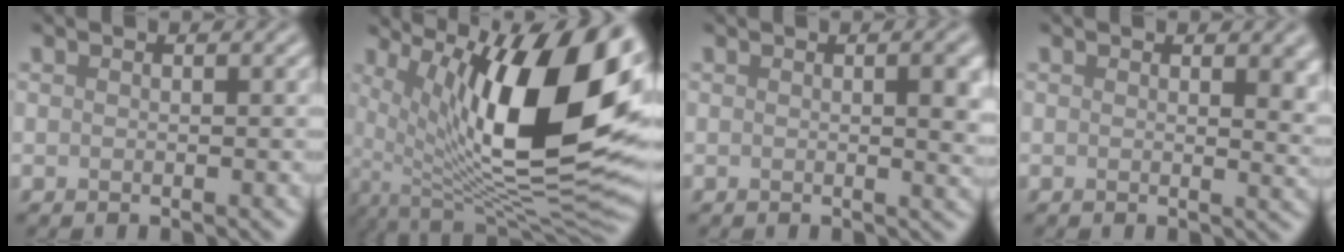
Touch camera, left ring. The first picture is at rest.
{"total": 15.7, "force": [4.2, 5.5, 14.1], "torque": [-0.217, -0.007, 0.068]}
{"total": 3.0, "force": [0.4, 0.8, 2.9], "torque": [-0.032, 0.001, 0.004]}
{"total": 3.0, "force": [1.1, 1.2, 2.5], "torque": [-0.024, -0.003, 0.017]}